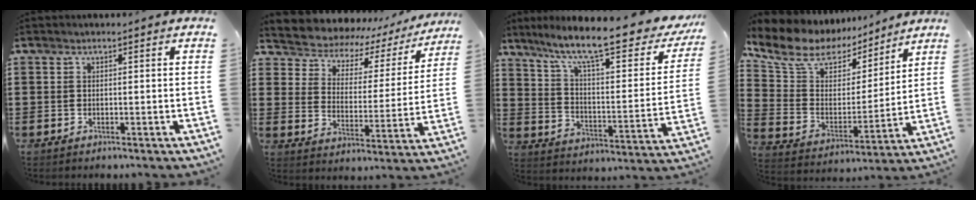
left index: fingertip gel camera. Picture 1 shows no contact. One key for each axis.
{"total": 3.4, "fx": 2.8, "fy": 1.9, "fz": 0.5, "tx": -0.035, "ty": -0.028, "tz": 0.038}
{"total": 12.3, "fx": 9.9, "fy": 1.1, "fz": 7.3, "tx": -0.151, "ty": -0.069, "tz": 0.160}
{"total": 10.2, "fx": 8.0, "fy": 5.2, "fz": 3.7, "tx": -0.117, "ty": -0.039, "tz": 0.142}